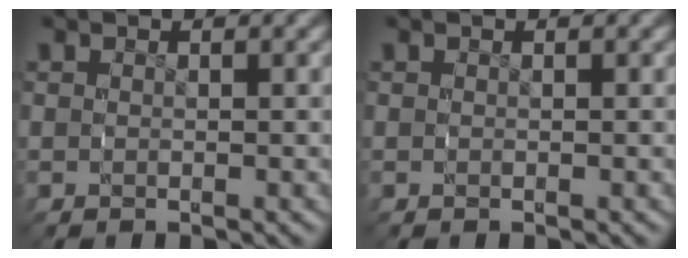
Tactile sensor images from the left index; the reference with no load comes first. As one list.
[{"total": 0.0}]